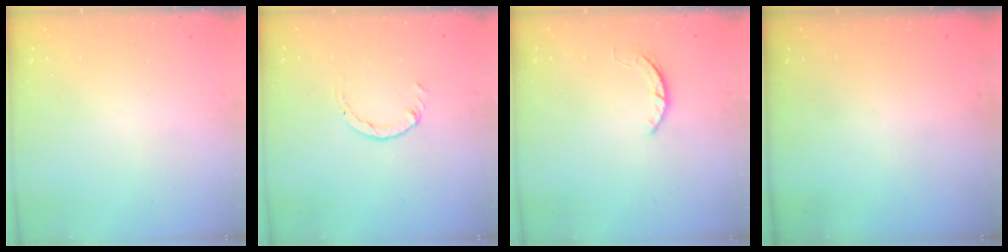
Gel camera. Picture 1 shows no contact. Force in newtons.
{"total": 1.1, "press": 1.1, "slide": 0.2}
{"total": 1.6, "press": 1.6, "slide": 0.3}
{"total": 0.0}